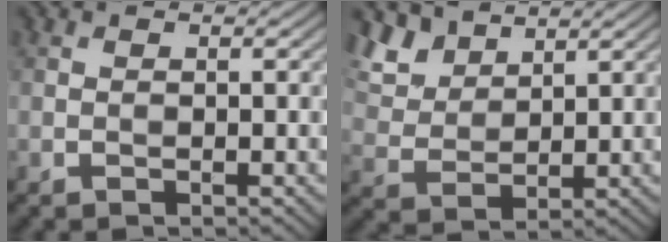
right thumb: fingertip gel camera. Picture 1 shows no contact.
{"total": 6.0, "force": [4.7, 2.8, 2.6], "torque": [-0.074, 0.004, 0.097]}